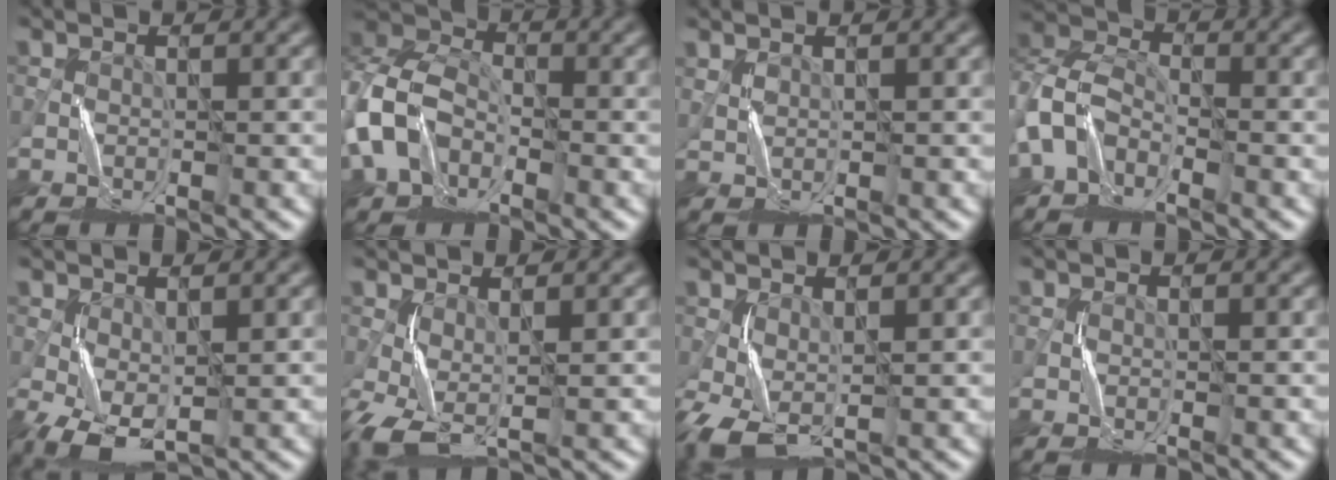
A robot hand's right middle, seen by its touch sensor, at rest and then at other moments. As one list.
[{"total": 7.1, "force": [-2.5, 5.1, 4.2], "torque": [-0.100, 0.007, -0.066]}, {"total": 1.0, "force": [1.0, 0.1, 0.3], "torque": [-0.014, -0.002, 0.024]}, {"total": 5.4, "force": [-2.5, 3.5, 3.2], "torque": [-0.068, 0.007, -0.063]}, {"total": 3.8, "force": [-0.3, 2.0, 3.2], "torque": [-0.086, 0.003, -0.003]}, {"total": 4.2, "force": [-0.6, 1.9, 3.7], "torque": [-0.099, 0.001, -0.015]}, {"total": 4.2, "force": [-0.5, 2.3, 3.5], "torque": [-0.098, -0.001, -0.009]}, {"total": 0.0}]